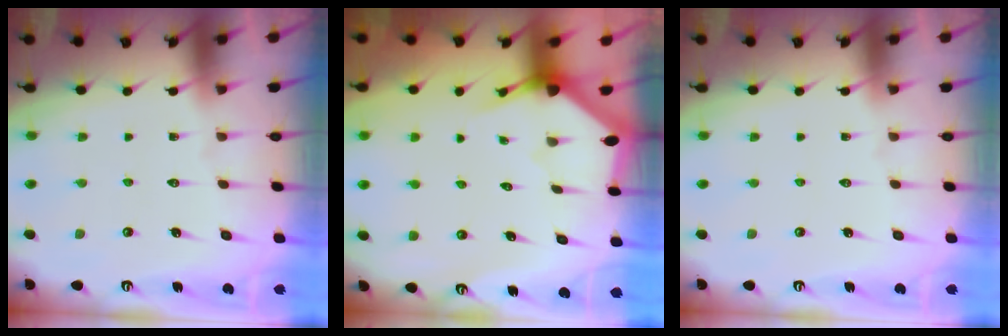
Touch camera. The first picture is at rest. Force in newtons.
{"total": 2.9, "press": 2.9, "slide": 0.2}
{"total": 0.0}